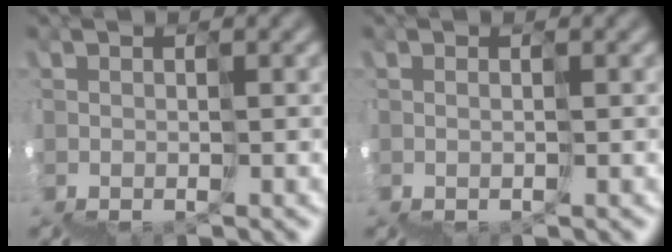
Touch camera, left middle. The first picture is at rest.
{"total": 0.6, "force": [0.3, -0.4, -0.2], "torque": [0.014, 0.005, 0.006]}